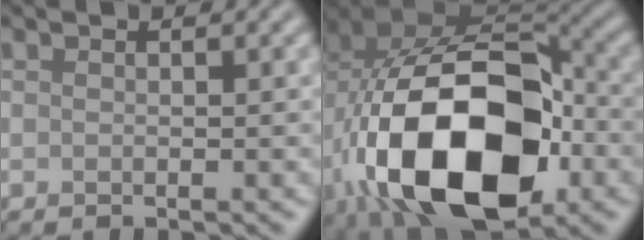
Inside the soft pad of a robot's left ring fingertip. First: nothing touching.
{"total": 18.3, "force": [-4.6, 11.2, 13.7], "torque": [-0.261, -0.031, -0.071]}